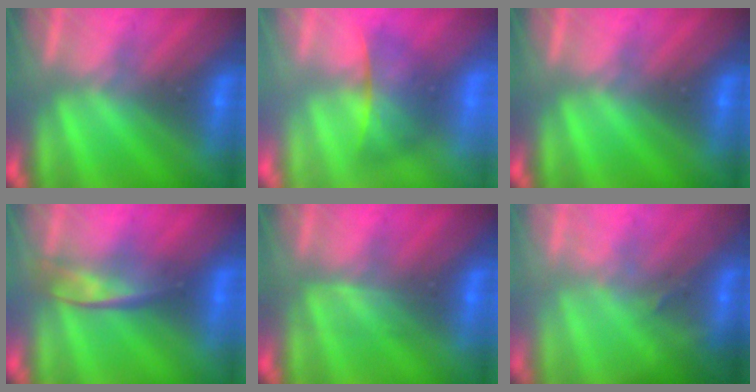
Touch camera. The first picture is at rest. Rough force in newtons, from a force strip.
{"total": 2.2}
{"total": 0.0}
{"total": 2.2}
{"total": 2.4}
{"total": 2.7}